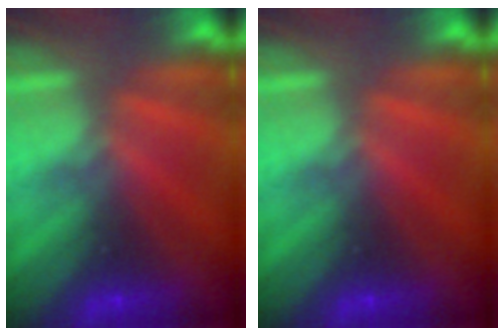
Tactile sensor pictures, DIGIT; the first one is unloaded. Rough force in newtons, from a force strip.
{"total": 0.0}